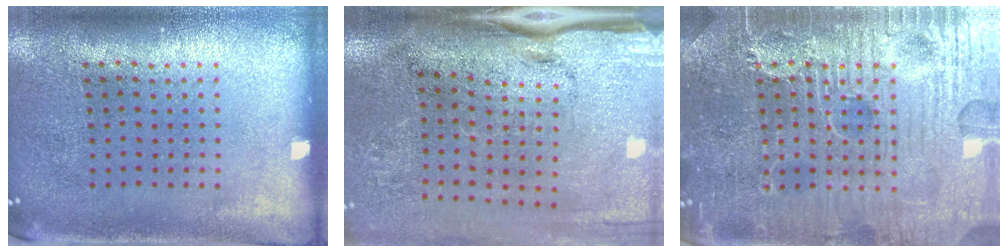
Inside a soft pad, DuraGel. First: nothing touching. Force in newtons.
{"total": 4.6, "press": 3.8, "slide": 2.5}
{"total": 7.6, "press": 7.6, "slide": 0.9}